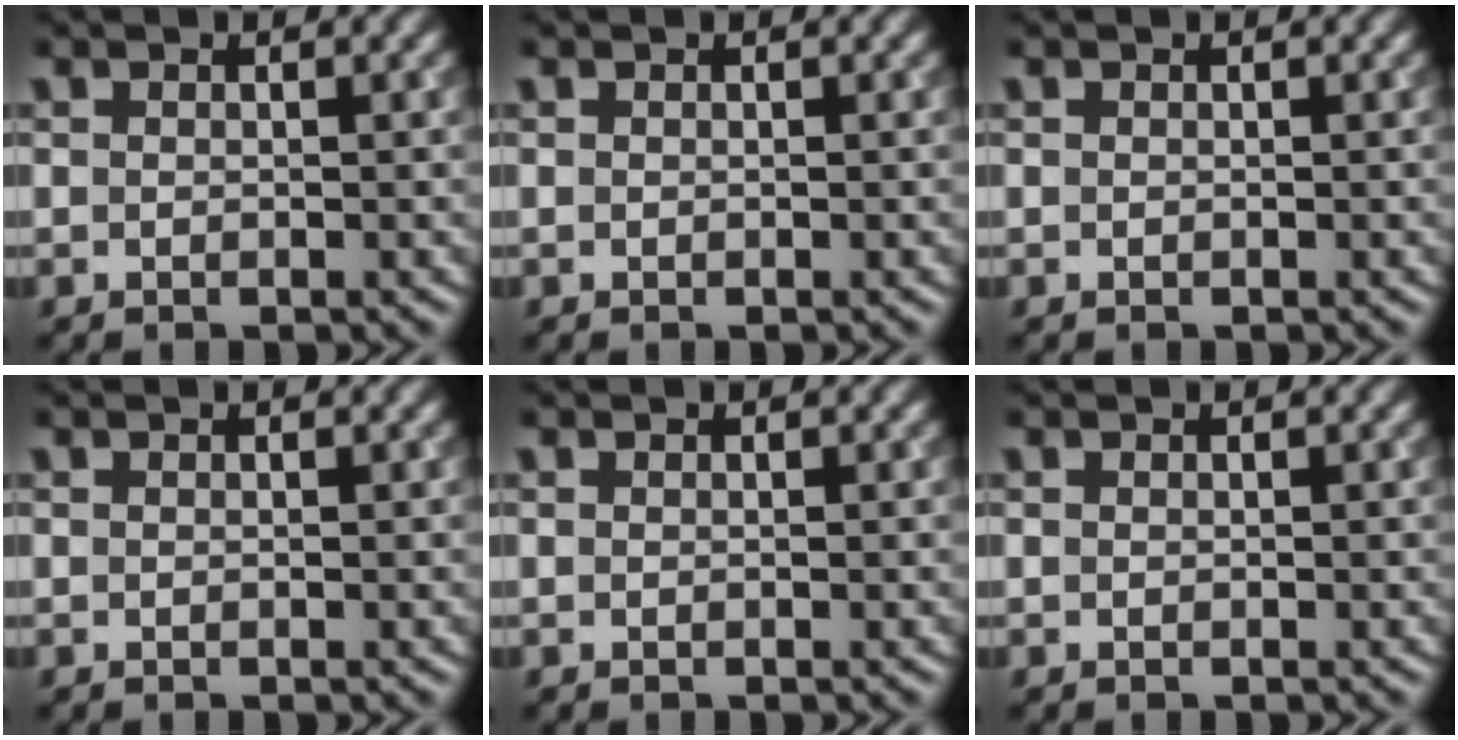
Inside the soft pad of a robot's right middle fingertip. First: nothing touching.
{"total": 0.0}
{"total": 0.0}
{"total": 0.0}
{"total": 0.0}
{"total": 0.0}